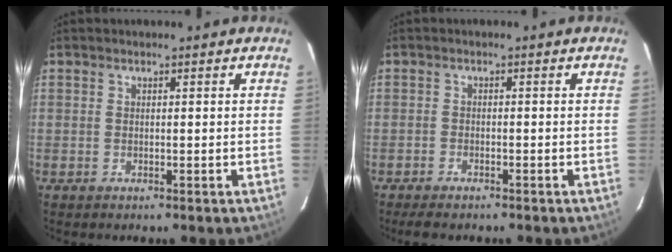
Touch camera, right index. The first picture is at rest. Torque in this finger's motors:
{"motor_torque": [0.28, -0.21, 0.01, 0.03]}